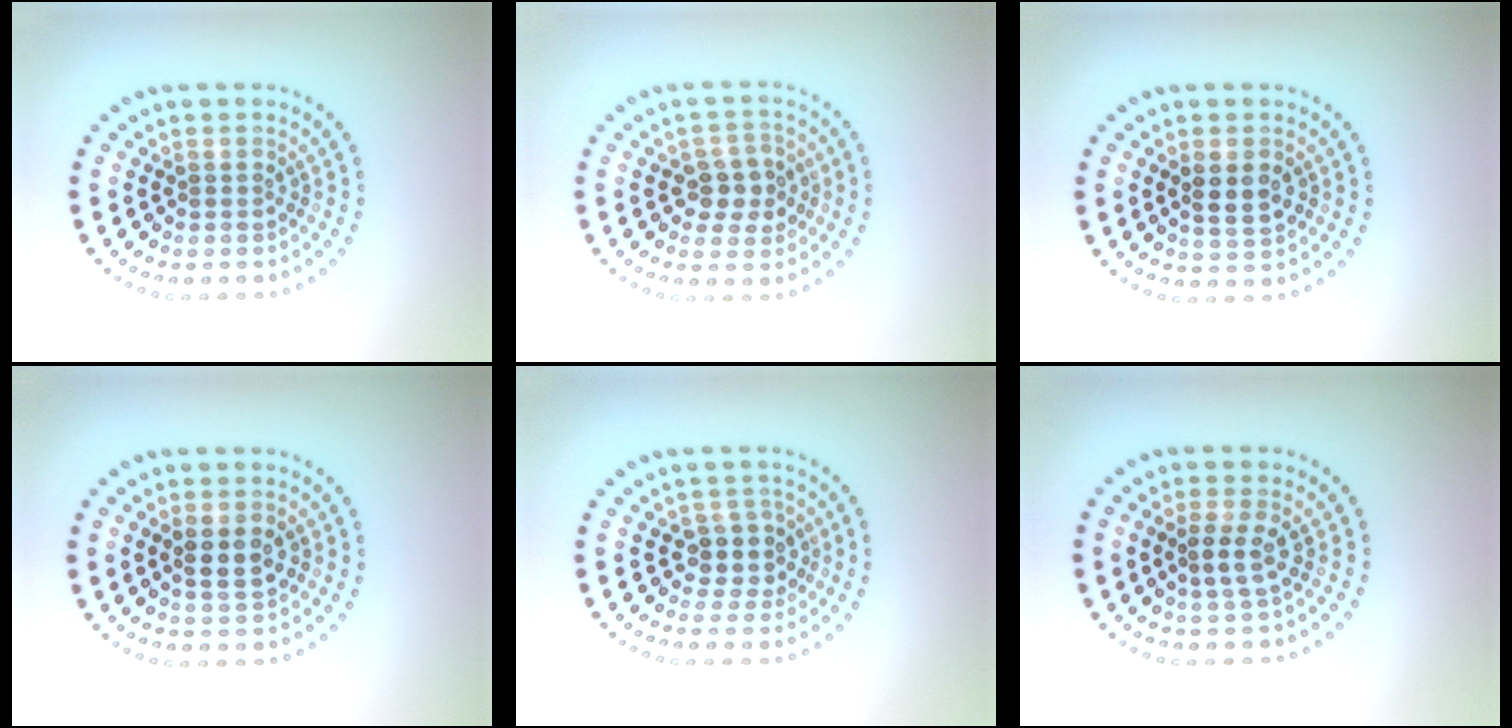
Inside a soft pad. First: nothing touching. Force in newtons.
{"total": 3.0, "press": 2.8, "slide": 0.9}
{"total": 2.5, "press": 2.5, "slide": 0.3}
{"total": 2.5, "press": 2.5, "slide": 0.3}
{"total": 2.7, "press": 2.3, "slide": 1.5}
{"total": 2.2, "press": 2.0, "slide": 0.9}